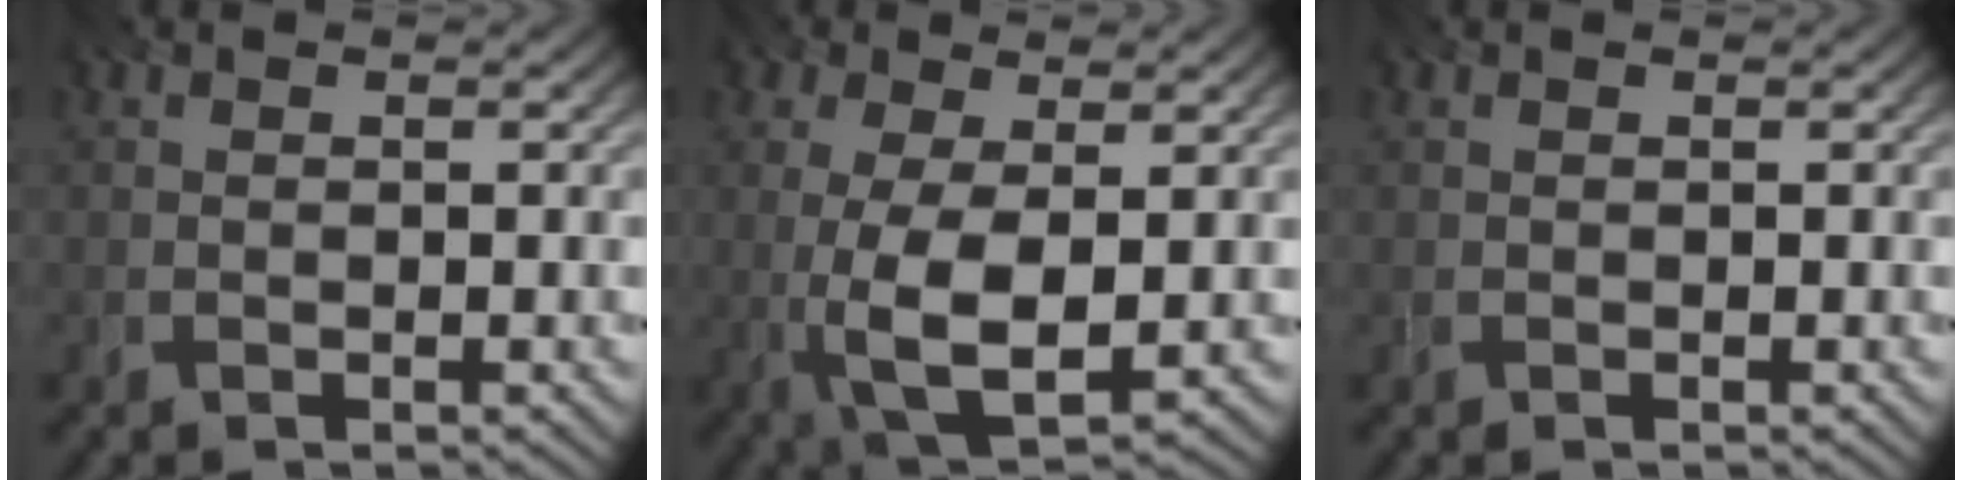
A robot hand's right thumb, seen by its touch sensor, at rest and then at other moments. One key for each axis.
{"total": 8.4, "fx": -0.4, "fy": 4.3, "fz": 7.3, "tx": -0.160, "ty": -0.007, "tz": -0.016}
{"total": 0.0}